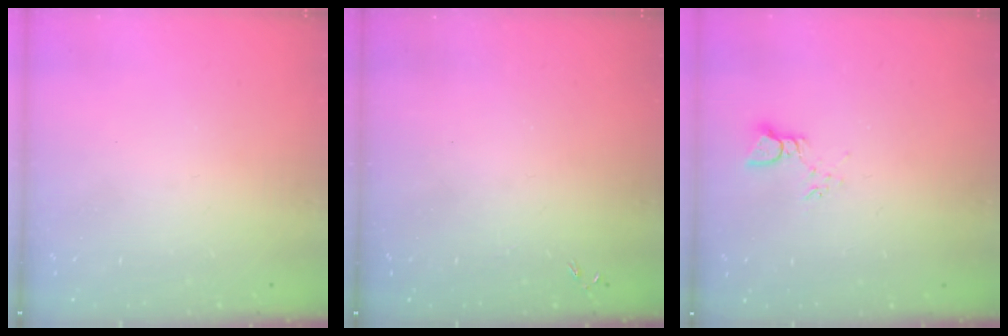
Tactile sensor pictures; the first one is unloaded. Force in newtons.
{"total": 0.0}
{"total": 2.2, "press": 2.2, "slide": 0.1}